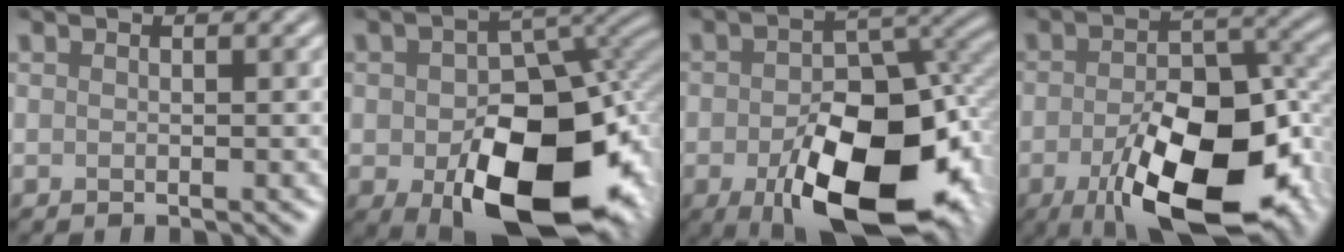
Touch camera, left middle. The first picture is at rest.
{"total": 15.1, "force": [-4.5, 9.0, 11.2], "torque": [-0.155, -0.032, -0.051]}
{"total": 13.8, "force": [-5.4, 7.6, 10.3], "torque": [-0.166, -0.024, -0.070]}
{"total": 13.0, "force": [-5.6, 6.0, 10.1], "torque": [-0.173, -0.017, -0.079]}